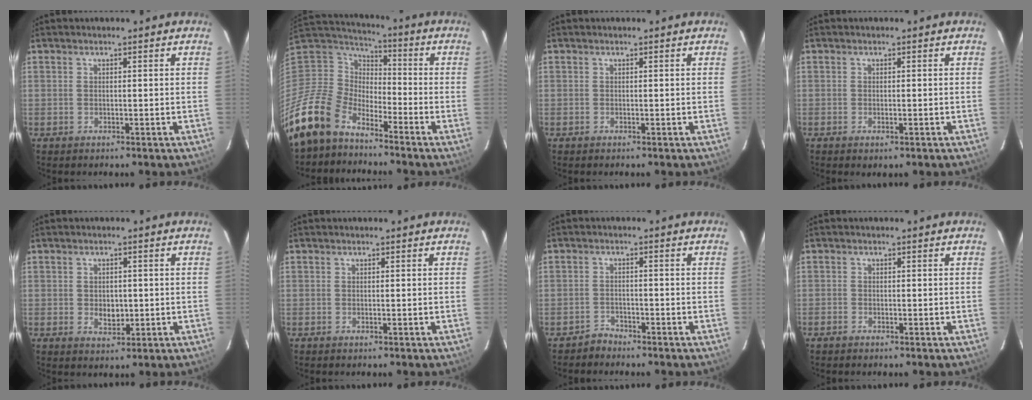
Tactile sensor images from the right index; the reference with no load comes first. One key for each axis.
{"total": 16.5, "fx": -11.7, "fy": 9.4, "fz": 7.1, "tx": -0.171, "ty": -0.005, "tz": -0.229}
{"total": 0.0}
{"total": 1.4, "fx": -0.7, "fy": 0.4, "fz": 1.1, "tx": -0.019, "ty": -0.004, "tz": -0.010}
{"total": 3.6, "fx": -0.4, "fy": 2.7, "fz": 2.3, "tx": -0.039, "ty": -0.001, "tz": -0.003}
{"total": 0.0}
{"total": 2.2, "fx": -2.0, "fy": 0.8, "fz": -0.3, "tx": 0.007, "ty": 0.006, "tz": -0.040}
{"total": 0.8, "fx": -0.7, "fy": 0.5, "fz": 0.0, "tx": -0.005, "ty": 0.000, "tz": -0.013}